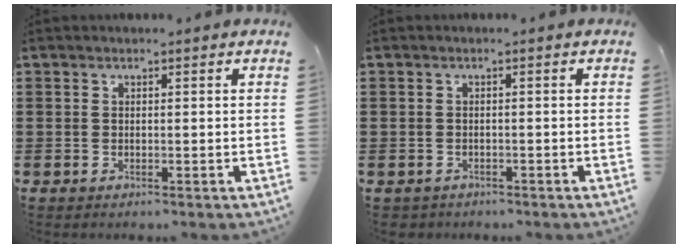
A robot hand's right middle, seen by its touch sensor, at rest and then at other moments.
{"total": 0.7, "force": [-0.6, 0.2, -0.1], "torque": [-0.001, 0.003, -0.016]}